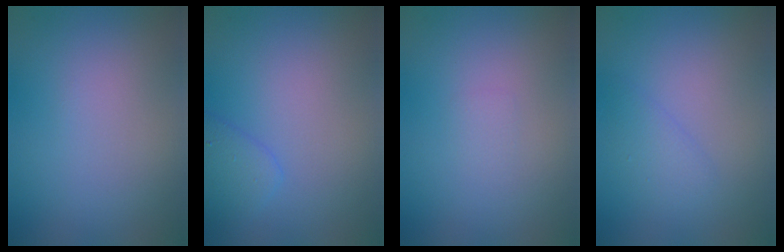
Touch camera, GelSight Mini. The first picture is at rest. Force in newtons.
{"total": 1.9, "press": 1.9, "slide": 0.1}
{"total": 0.5, "press": 0.5, "slide": 0.0}
{"total": 1.4, "press": 1.4, "slide": 0.1}